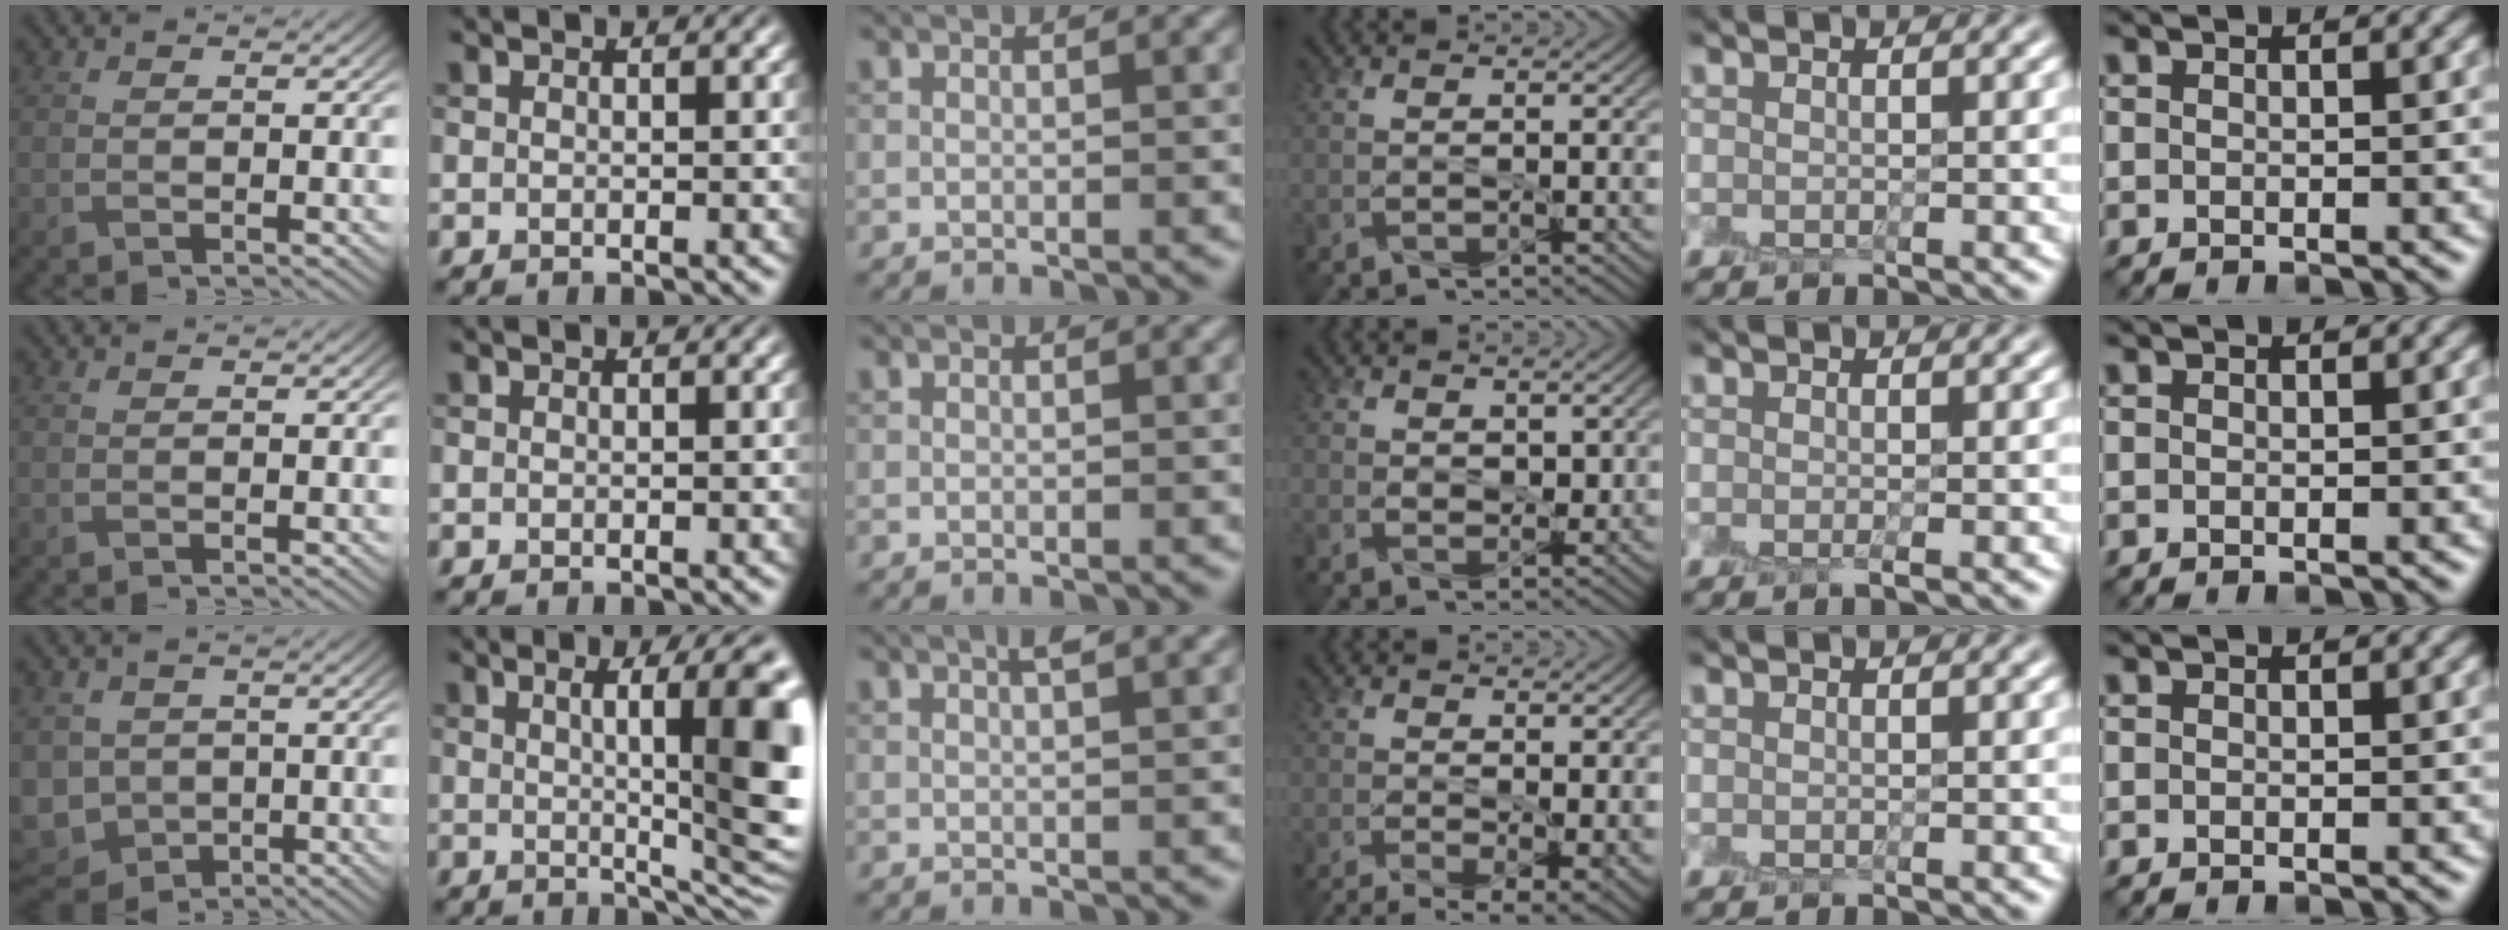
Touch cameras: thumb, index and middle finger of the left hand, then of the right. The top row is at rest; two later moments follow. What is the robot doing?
{"motion": "peel", "object": "small bumper sticker"}